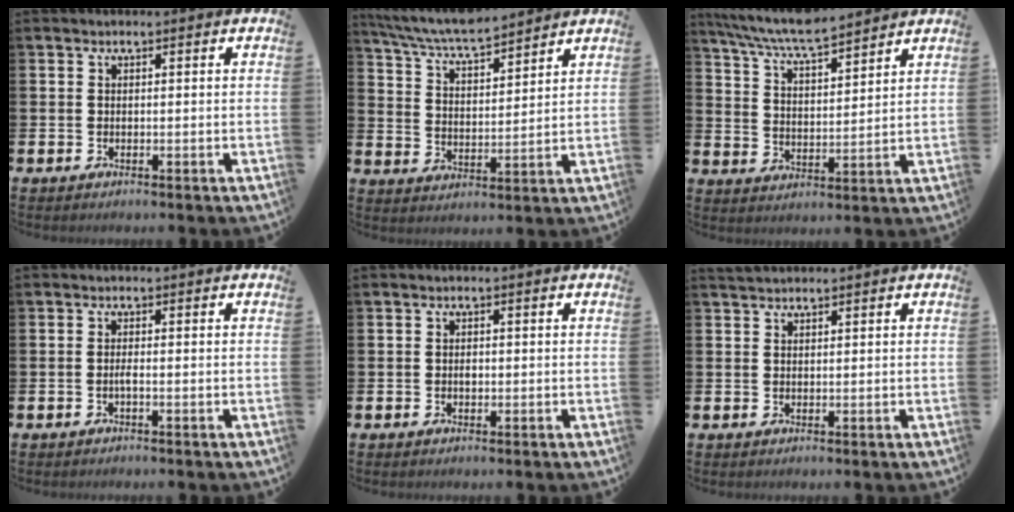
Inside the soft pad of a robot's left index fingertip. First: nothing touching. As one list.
[{"total": 6.7, "force": [6.4, 0.6, 1.9], "torque": [-0.067, -0.036, 0.113]}, {"total": 7.4, "force": [7.0, 0.5, 2.3], "torque": [-0.076, -0.036, 0.125]}, {"total": 0.7, "force": [-0.4, 0.0, 0.6], "torque": [-0.020, 0.001, -0.006]}, {"total": 0.8, "force": [-0.1, 0.5, 0.6], "torque": [-0.011, 0.003, -0.002]}, {"total": 1.5, "force": [1.4, 0.4, 0.3], "torque": [-0.007, 0.005, 0.027]}]